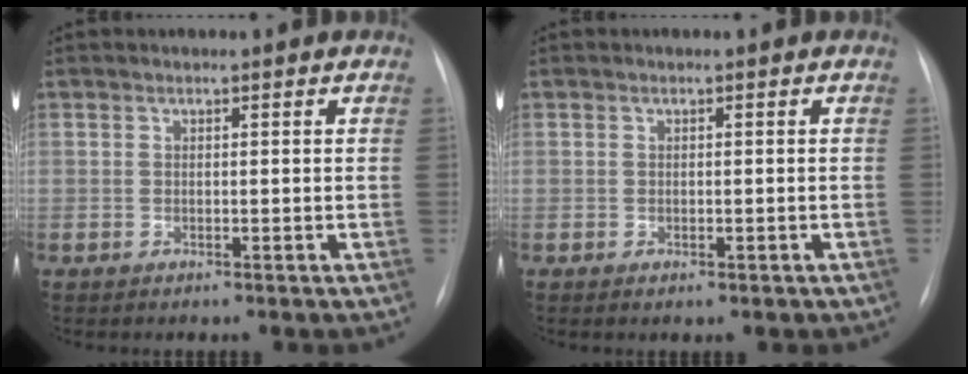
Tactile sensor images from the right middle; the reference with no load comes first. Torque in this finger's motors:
{"motor_torque": [-0.04, -0.04, -0.01, -0.01]}